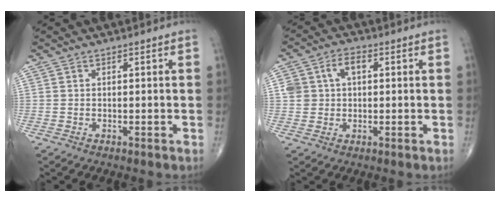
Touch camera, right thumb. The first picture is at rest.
{"total": 6.2, "force": [1.3, 4.4, 4.3], "torque": [-0.067, 0.015, 0.024]}